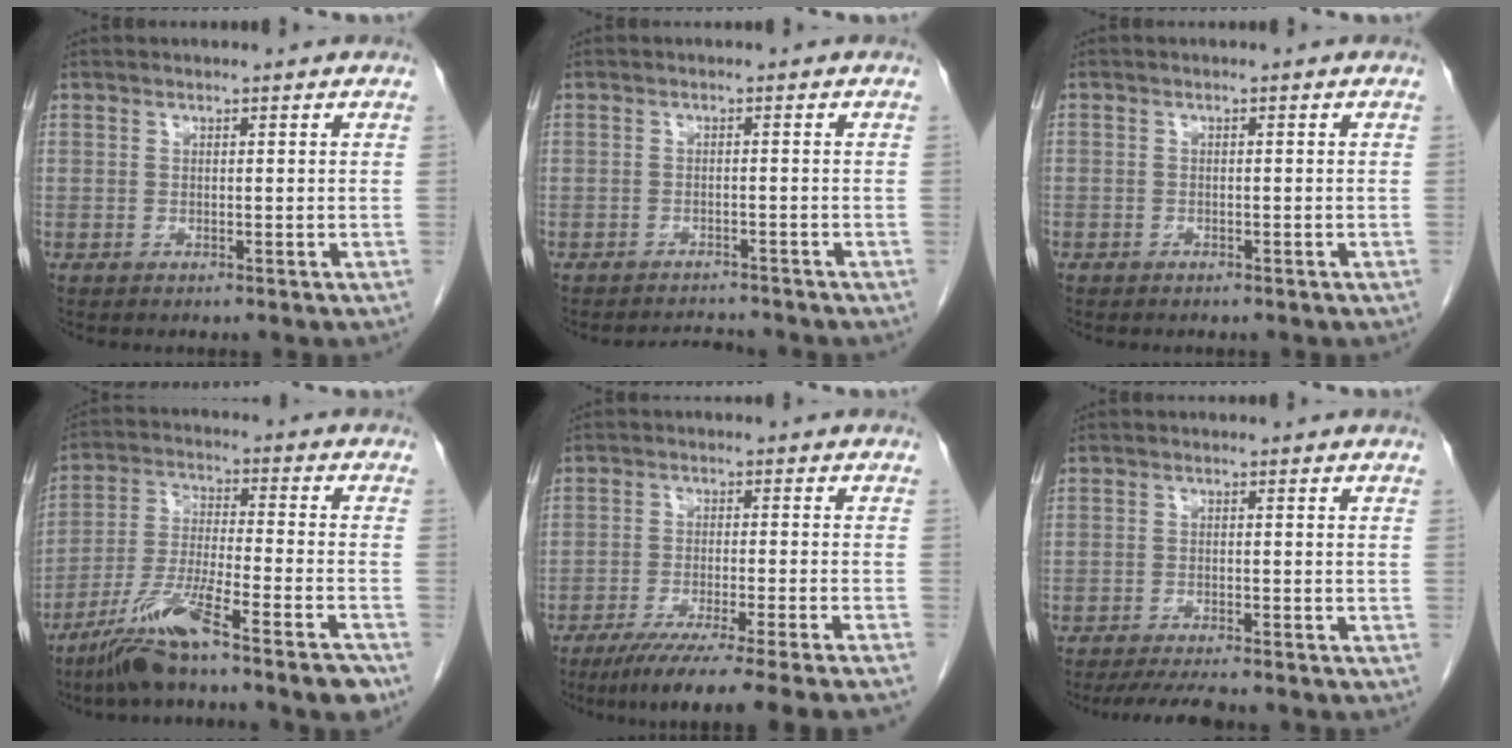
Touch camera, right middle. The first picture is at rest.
{"total": 3.4, "force": [-3.4, 0.2, 0.1], "torque": [-0.005, -0.010, -0.051]}
{"total": 1.0, "force": [-0.7, 0.7, 0.1], "torque": [-0.012, 0.002, -0.012]}
{"total": 13.9, "force": [-10.1, 0.2, 9.6], "torque": [-0.178, -0.020, -0.178]}
{"total": 14.0, "force": [-11.4, -2.0, 7.8], "torque": [-0.097, -0.050, -0.172]}
{"total": 6.0, "force": [-5.3, 0.5, 2.8], "torque": [-0.042, -0.016, -0.083]}